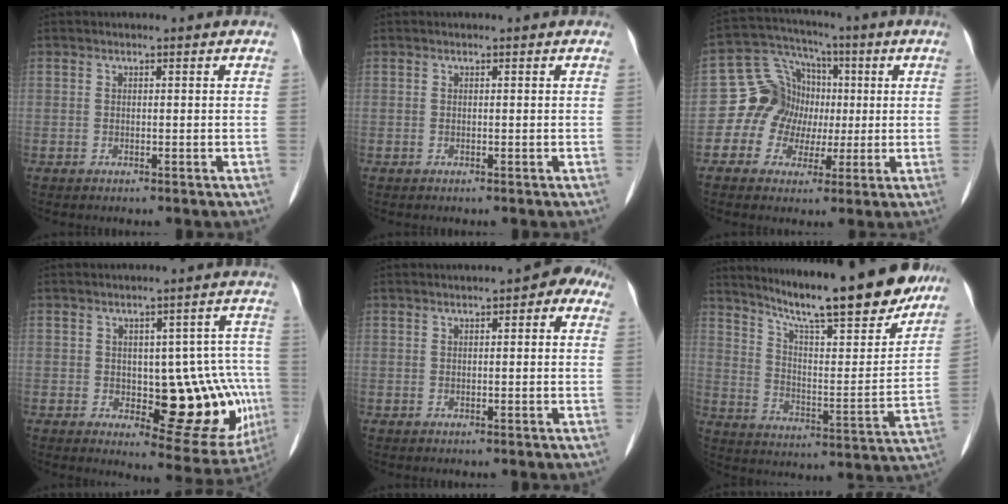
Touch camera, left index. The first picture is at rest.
{"total": 0.0}
{"total": 9.5, "force": [-0.3, 9.1, 2.5], "torque": [-0.050, 0.043, -0.007]}
{"total": 15.1, "force": [-2.9, 6.2, 13.5], "torque": [-0.140, 0.019, -0.019]}
{"total": 4.2, "force": [1.9, 1.4, 3.5], "torque": [-0.036, 0.021, 0.016]}
{"total": 22.4, "force": [19.2, 2.4, 11.3], "torque": [-0.181, -0.021, 0.279]}